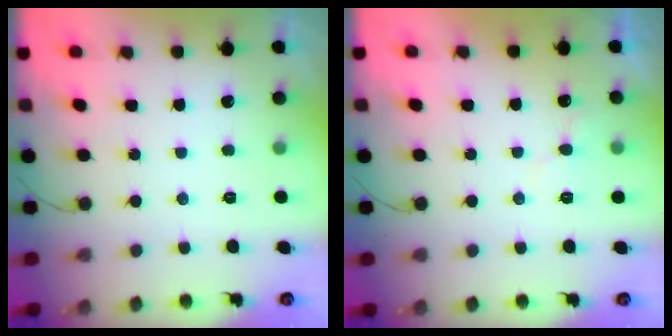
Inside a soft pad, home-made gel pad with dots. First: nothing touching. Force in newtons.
{"total": 6.1, "press": 6.1, "slide": 0.4}